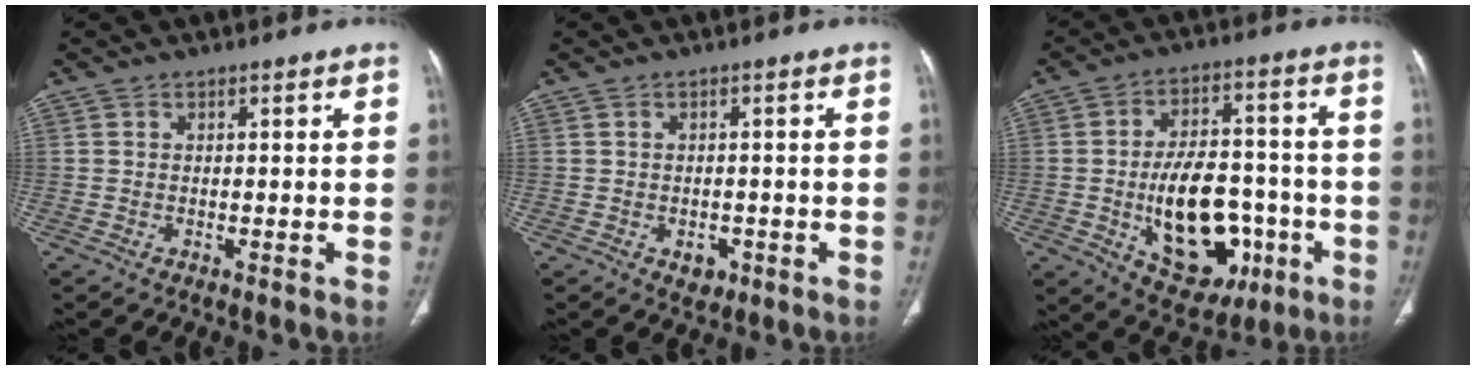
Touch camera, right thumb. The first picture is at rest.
{"total": 2.5, "force": [-1.1, 1.9, 1.3], "torque": [-0.008, 0.003, -0.007]}
{"total": 19.1, "force": [-4.9, 11.4, 14.5], "torque": [-0.188, 0.031, -0.055]}